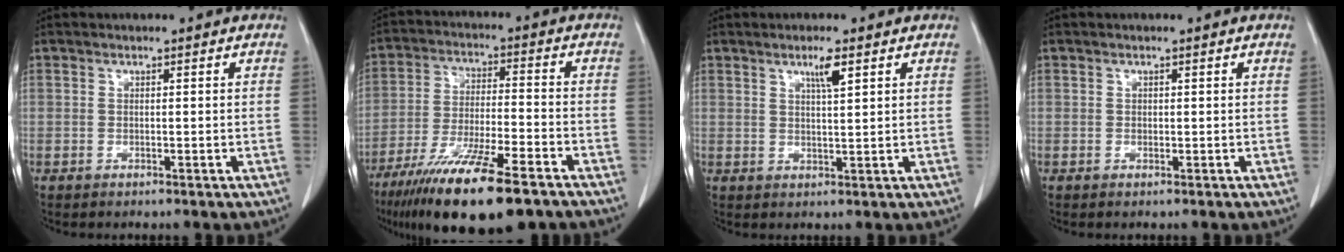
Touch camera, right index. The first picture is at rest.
{"total": 18.2, "force": [-12.6, 2.7, 12.9], "torque": [-0.217, -0.044, -0.213]}
{"total": 3.2, "force": [1.8, 0.1, 2.6], "torque": [-0.049, -0.003, 0.031]}
{"total": 0.0}